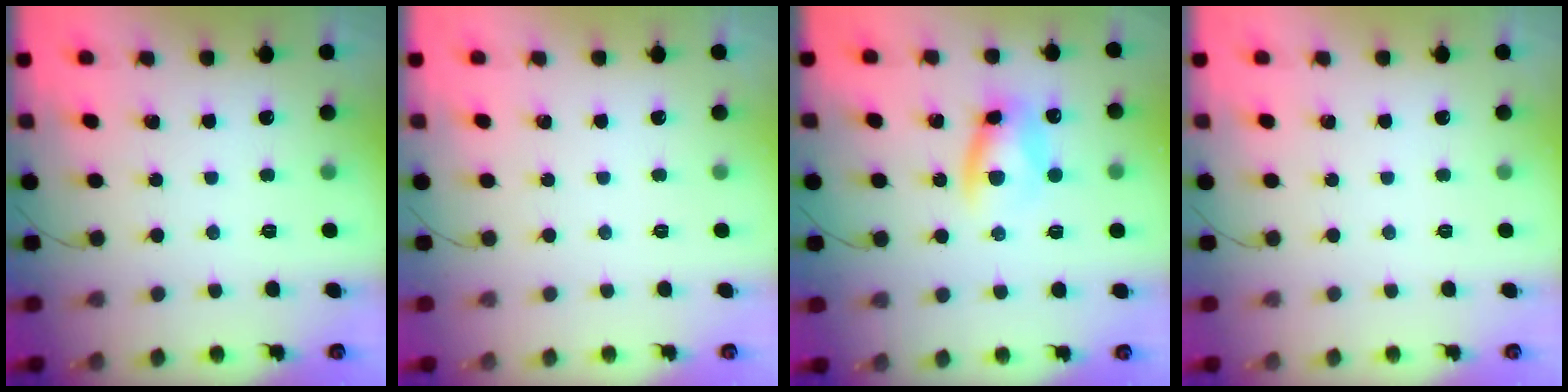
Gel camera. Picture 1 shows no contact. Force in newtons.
{"total": 0.0}
{"total": 9.8, "press": 9.6, "slide": 1.9}
{"total": 0.0}